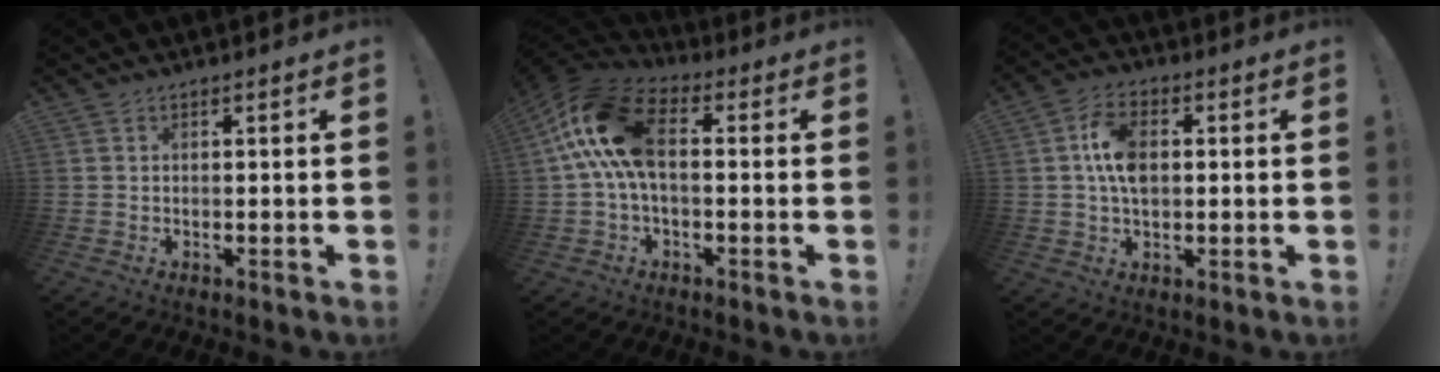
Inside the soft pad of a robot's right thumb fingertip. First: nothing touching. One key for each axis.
{"total": 14.9, "fx": 2.2, "fy": 8.1, "fz": 12.4, "tx": -0.241, "ty": 0.006, "tz": 0.041}
{"total": 9.5, "fx": 0.9, "fy": 6.1, "fz": 7.2, "tx": -0.132, "ty": 0.011, "tz": 0.020}